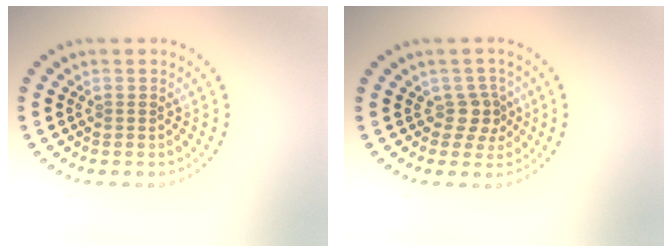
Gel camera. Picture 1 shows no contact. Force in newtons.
{"total": 2.0, "press": 1.6, "slide": 1.2}